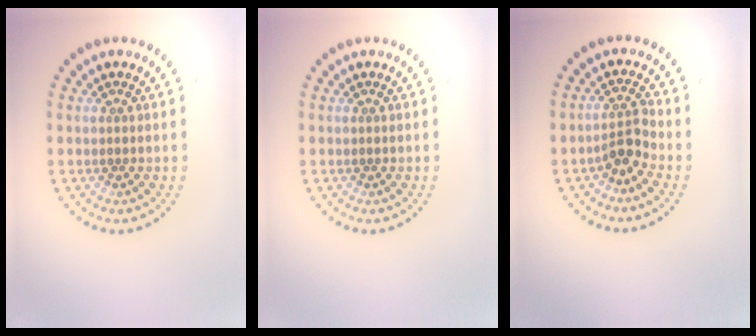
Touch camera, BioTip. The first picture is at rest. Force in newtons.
{"total": 0.0}
{"total": 2.4, "press": 1.8, "slide": 1.6}